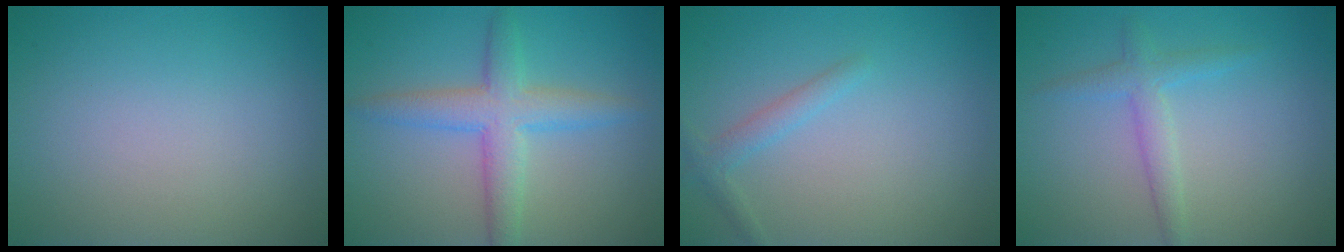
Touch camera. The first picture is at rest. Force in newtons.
{"total": 4.4, "press": 4.4, "slide": 0.1}
{"total": 1.6, "press": 1.6, "slide": 0.1}
{"total": 2.3, "press": 2.3, "slide": 0.1}